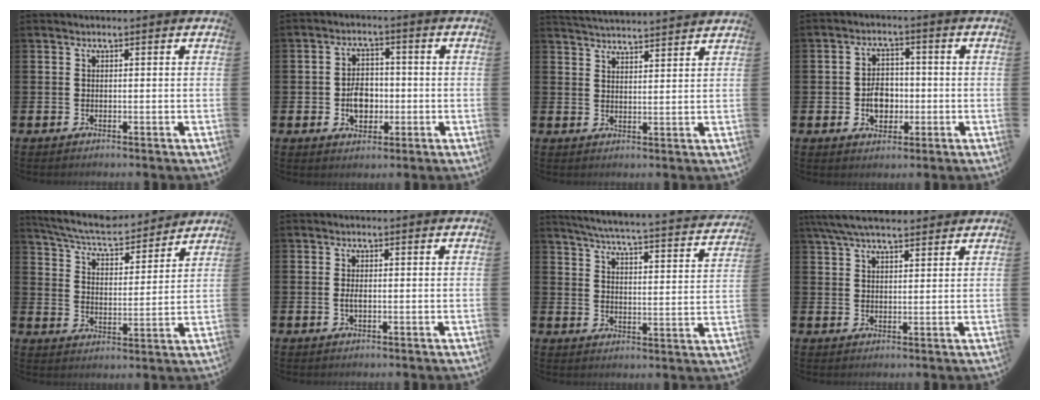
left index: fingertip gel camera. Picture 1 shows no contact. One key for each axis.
{"total": 4.8, "fx": -0.9, "fy": 3.5, "fz": 3.2, "tx": -0.047, "ty": 0.004, "tz": -0.021}
{"total": 4.1, "fx": 4.1, "fy": -0.3, "fz": 0.0, "tx": -0.008, "ty": -0.030, "tz": 0.074}
{"total": 4.7, "fx": -0.9, "fy": 3.5, "fz": 2.9, "tx": -0.044, "ty": 0.003, "tz": -0.022}
{"total": 6.9, "fx": 6.4, "fy": 1.3, "fz": 2.2, "tx": -0.078, "ty": -0.042, "tz": 0.110}
{"total": 1.3, "fx": -0.1, "fy": 0.5, "fz": 1.2, "tx": -0.023, "ty": 0.002, "tz": -0.004}
{"total": 4.8, "fx": 4.5, "fy": -0.1, "fz": 1.6, "tx": -0.055, "ty": -0.041, "tz": 0.071}
{"total": 5.7, "fx": 5.1, "fy": 1.4, "fz": 2.1, "tx": -0.055, "ty": -0.011, "tz": 0.095}